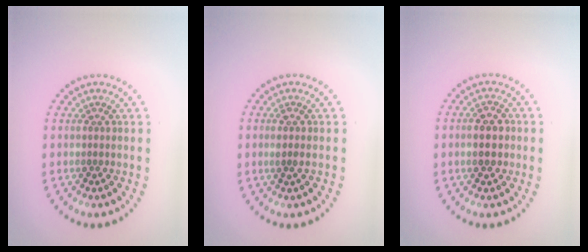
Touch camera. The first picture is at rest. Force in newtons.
{"total": 0.8, "press": 0.7, "slide": 0.5}
{"total": 2.7, "press": 2.6, "slide": 0.3}